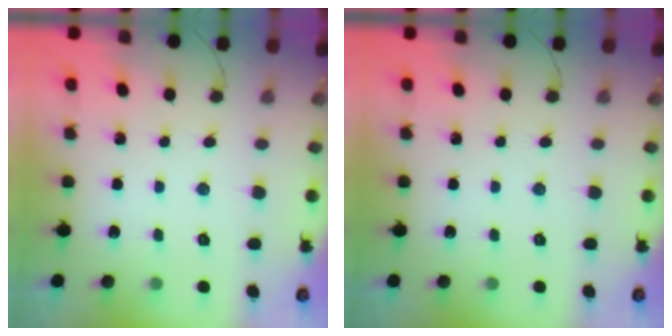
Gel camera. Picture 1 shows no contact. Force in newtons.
{"total": 0.0}